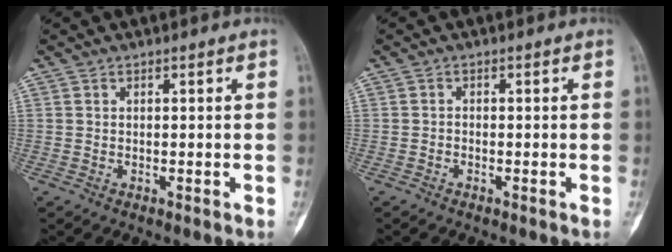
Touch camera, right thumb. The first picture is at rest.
{"total": 0.6, "force": [-0.4, 0.4, 0.2], "torque": [-0.001, 0.002, -0.013]}